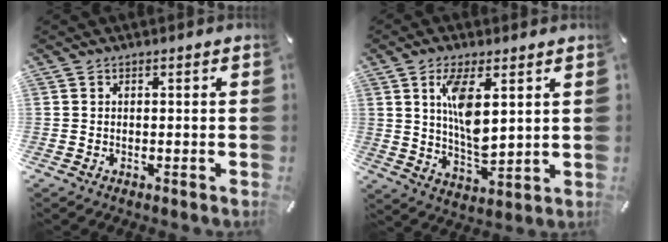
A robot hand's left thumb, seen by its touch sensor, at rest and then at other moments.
{"total": 10.2, "force": [3.9, 4.2, 8.4], "torque": [-0.169, -0.020, 0.062]}